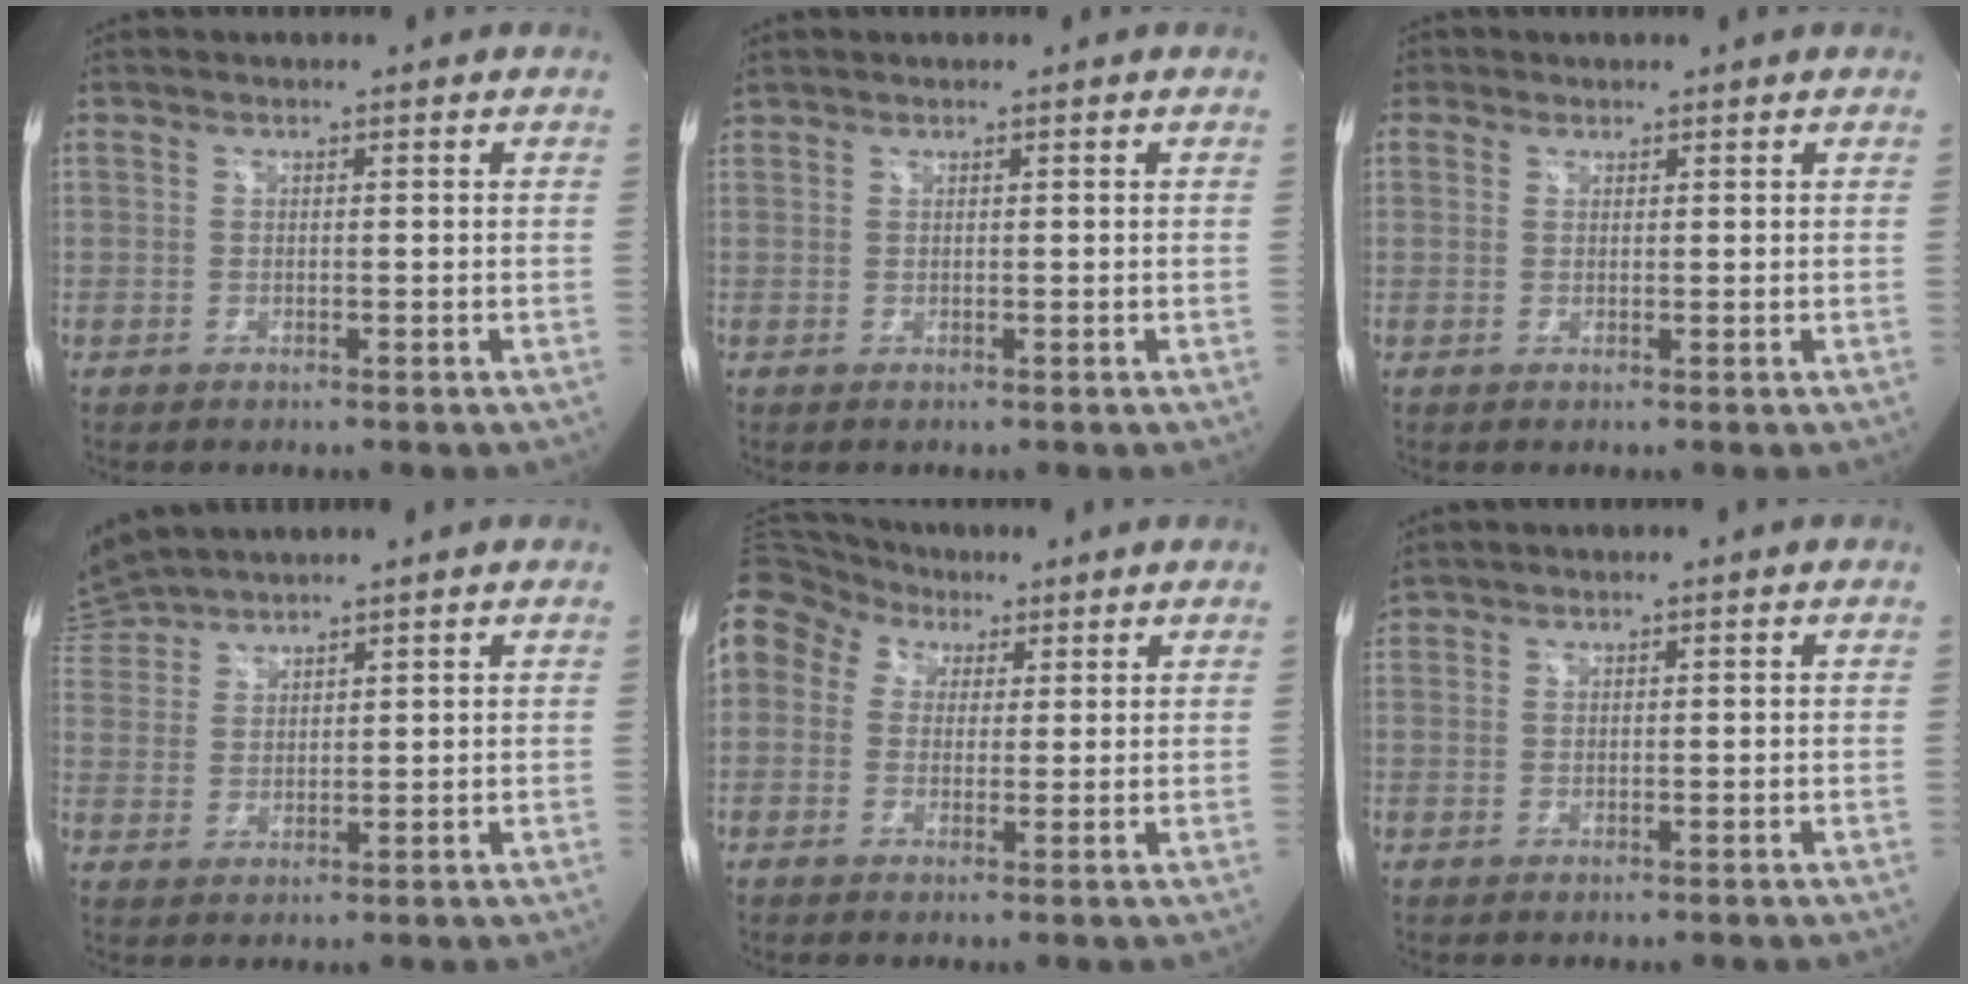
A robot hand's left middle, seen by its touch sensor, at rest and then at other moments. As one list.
[{"total": 0.8, "force": [0.8, 0.0, 0.4], "torque": [-0.025, 0.030, 0.025]}, {"total": 2.2, "force": [1.2, 1.8, 0.1], "torque": [0.008, 0.009, 0.018]}, {"total": 7.2, "force": [7.1, 0.4, 1.5], "torque": [-0.052, 0.023, 0.150]}, {"total": 22.4, "force": [9.4, 17.9, 9.8], "torque": [-0.319, 0.132, 0.180]}, {"total": 1.2, "force": [1.1, -0.1, 0.4], "torque": [-0.024, 0.030, 0.033]}]